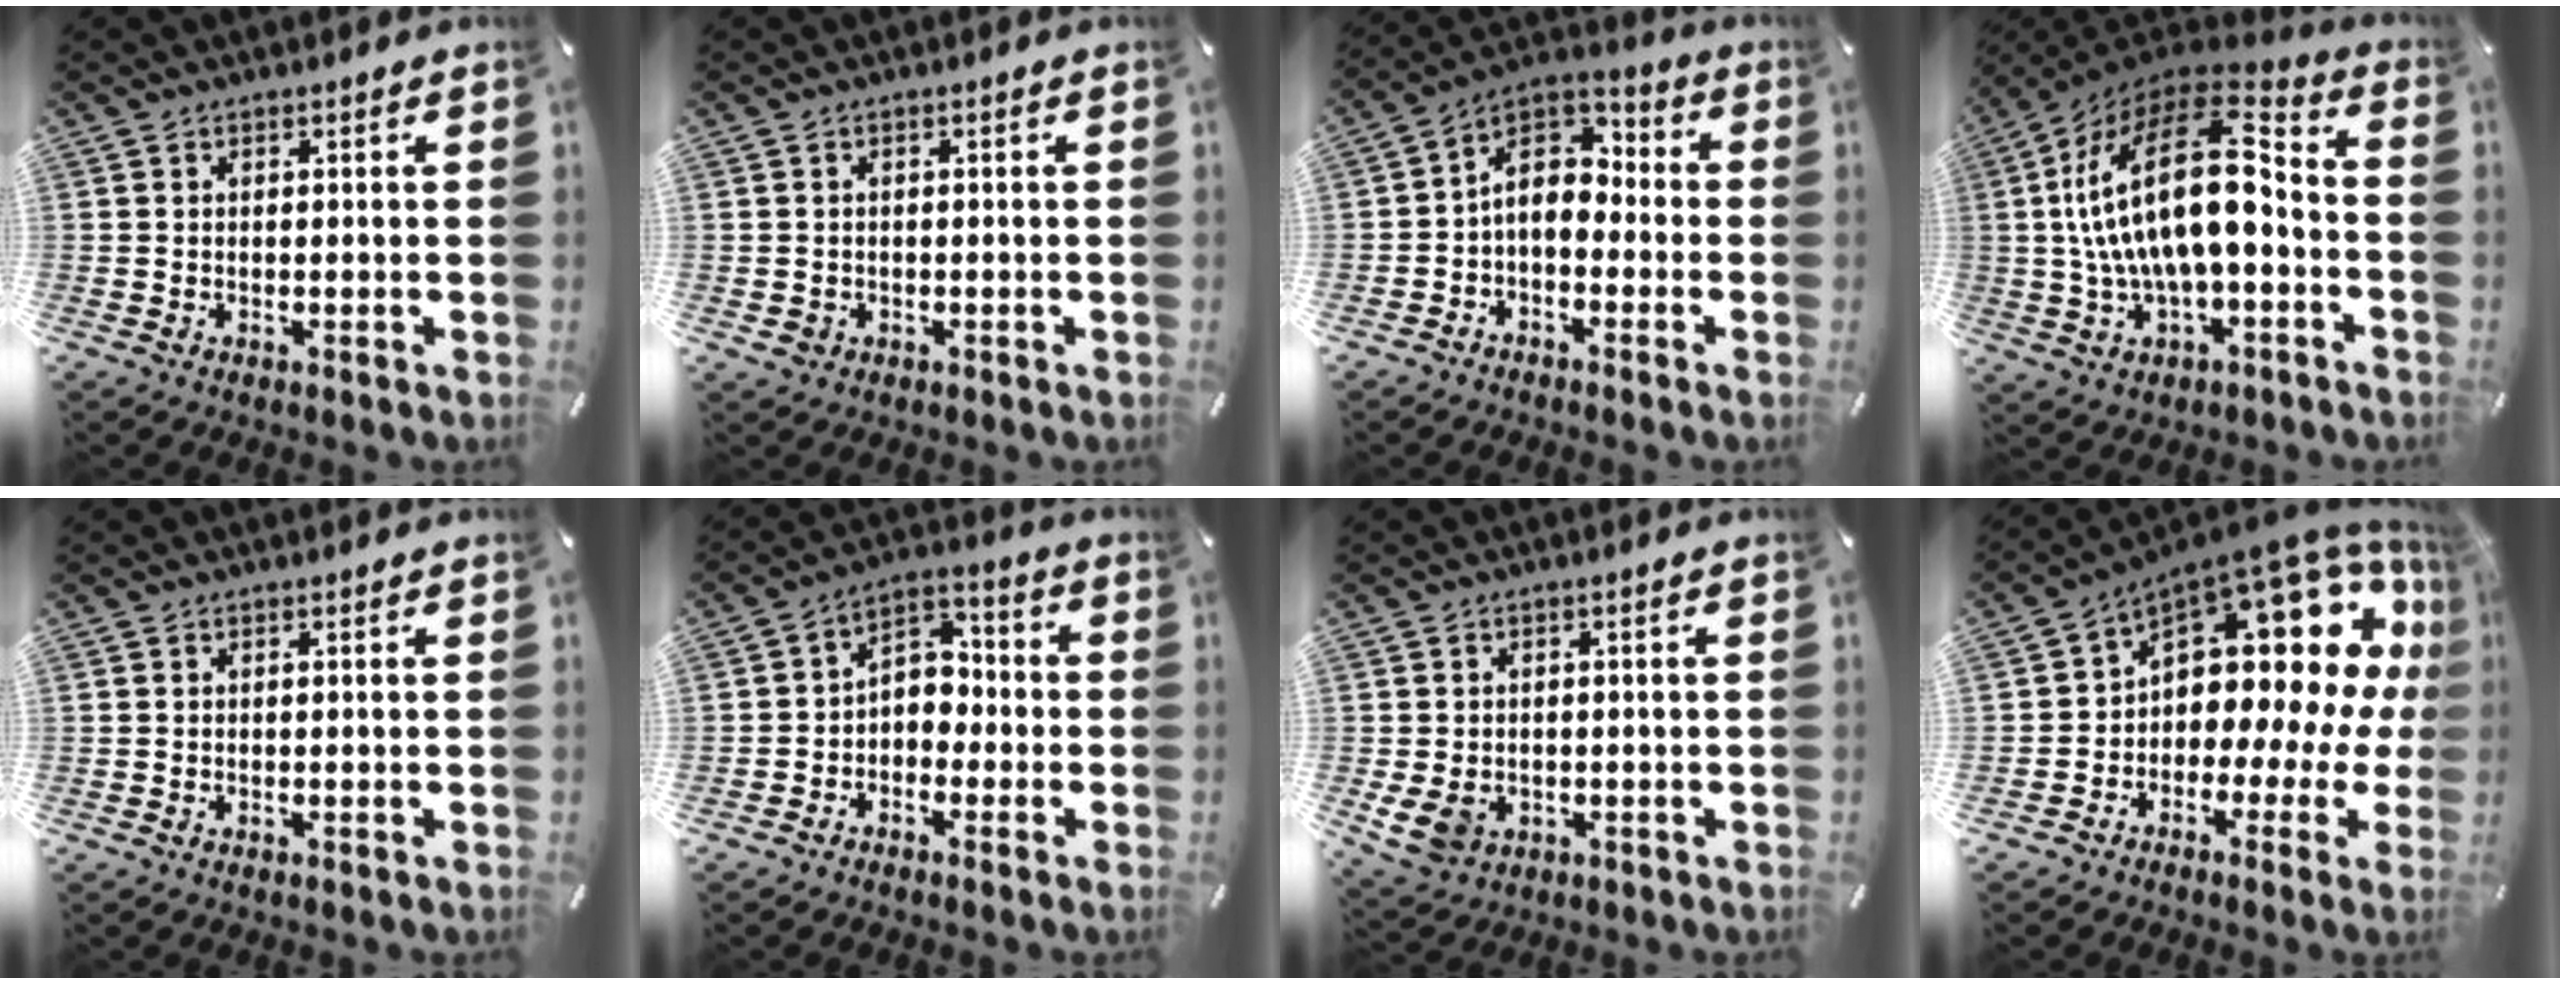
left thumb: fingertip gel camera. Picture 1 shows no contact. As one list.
[{"total": 1.4, "force": [-0.4, 1.3, 0.6], "torque": [-0.013, 0.004, -0.009]}, {"total": 8.4, "force": [-0.7, 6.4, 5.4], "torque": [-0.103, 0.008, -0.016]}, {"total": 23.3, "force": [1.6, 11.7, 20.1], "torque": [-0.379, -0.001, 0.024]}, {"total": 0.0}, {"total": 5.4, "force": [-2.0, 4.6, 2.0], "torque": [-0.037, 0.017, -0.041]}, {"total": 5.2, "force": [-1.2, 4.3, 2.8], "torque": [-0.065, 0.000, -0.025]}, {"total": 17.3, "force": [6.9, 10.5, 12.0], "torque": [-0.161, -0.073, 0.114]}]